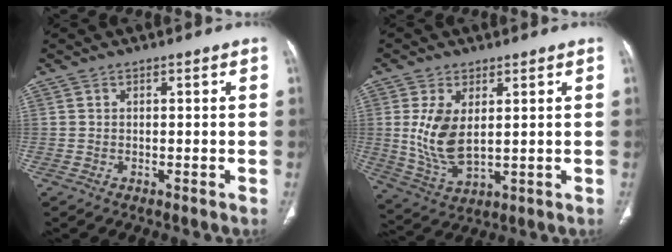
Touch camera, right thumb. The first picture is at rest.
{"total": 9.6, "force": [1.6, 5.0, 8.0], "torque": [-0.159, -0.017, 0.045]}